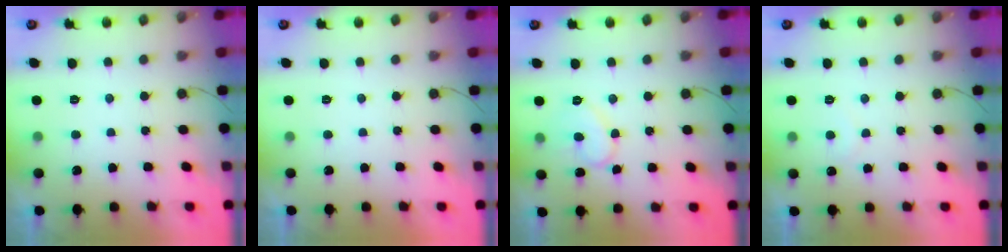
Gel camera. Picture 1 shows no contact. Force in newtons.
{"total": 1.8, "press": 1.8, "slide": 0.0}
{"total": 9.3, "press": 9.3, "slide": 0.3}
{"total": 3.7, "press": 3.7, "slide": 0.1}